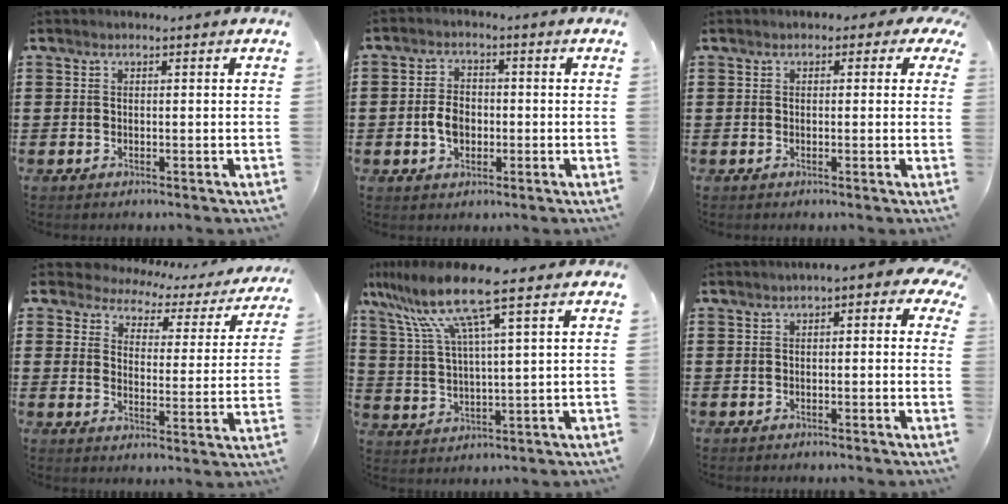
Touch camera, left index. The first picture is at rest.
{"total": 4.3, "force": [-0.8, 2.8, 3.1], "torque": [-0.074, 0.001, -0.020]}
{"total": 1.3, "force": [0.0, 1.0, 0.8], "torque": [-0.013, 0.004, -0.004]}
{"total": 3.8, "force": [3.5, 1.4, 0.4], "torque": [-0.033, -0.023, 0.055]}
{"total": 12.7, "force": [7.8, 1.2, 9.9], "torque": [-0.235, -0.025, 0.125]}
{"total": 1.6, "force": [-0.1, 0.7, 1.4], "torque": [-0.030, 0.007, -0.007]}